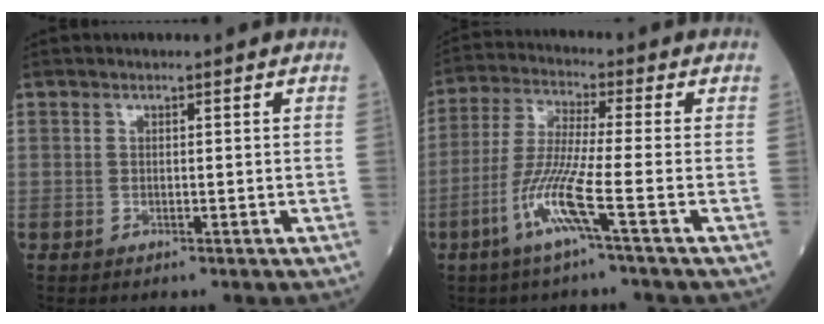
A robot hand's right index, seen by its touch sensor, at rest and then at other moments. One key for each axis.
{"total": 9.0, "fx": -3.9, "fy": -1.5, "fz": 7.9, "tx": -0.167, "ty": -0.010, "tz": -0.085}